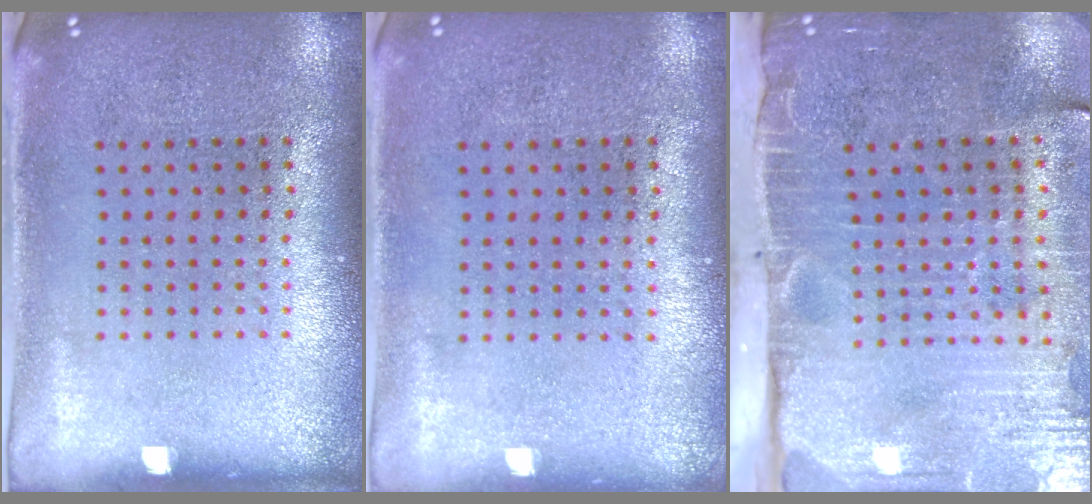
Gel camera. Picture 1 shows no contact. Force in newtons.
{"total": 0.0}
{"total": 4.7, "press": 3.8, "slide": 2.7}